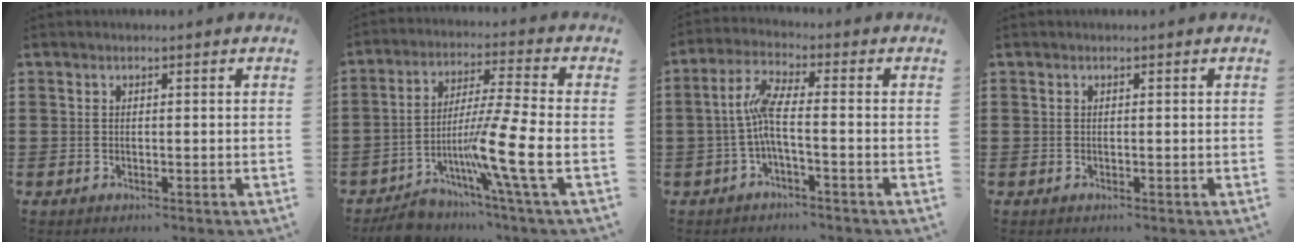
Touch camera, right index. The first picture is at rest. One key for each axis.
{"total": 11.3, "fx": -4.8, "fy": 0.4, "fz": 10.2, "tx": -0.192, "ty": -0.004, "tz": -0.088}
{"total": 5.7, "fx": -1.2, "fy": 1.1, "fz": 5.4, "tx": -0.124, "ty": -0.004, "tz": -0.030}
{"total": 0.0}